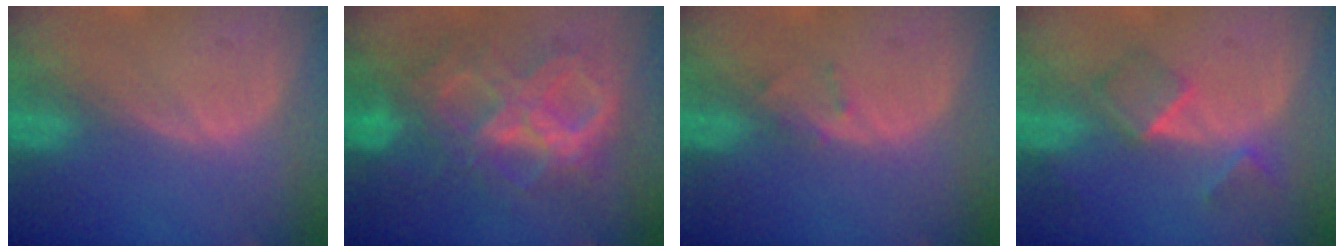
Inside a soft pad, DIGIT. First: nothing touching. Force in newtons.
{"total": 10.6, "press": 10.6, "slide": 1.2}
{"total": 1.3, "press": 1.1, "slide": 0.8}
{"total": 5.3, "press": 4.5, "slide": 2.8}